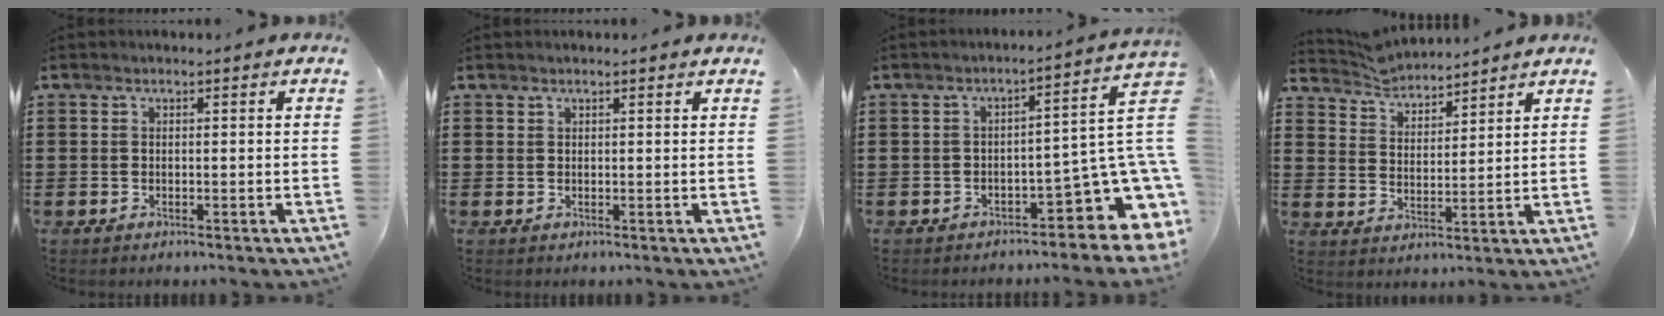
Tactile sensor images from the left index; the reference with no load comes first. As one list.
[{"total": 0.6, "force": [0.6, 0.2, 0.1], "torque": [-0.003, 0.001, 0.012]}, {"total": 9.3, "force": [-3.3, 3.5, 8.0], "torque": [-0.129, -0.007, -0.058]}, {"total": 4.6, "force": [4.5, 0.6, -0.1], "torque": [-0.018, -0.017, 0.083]}]